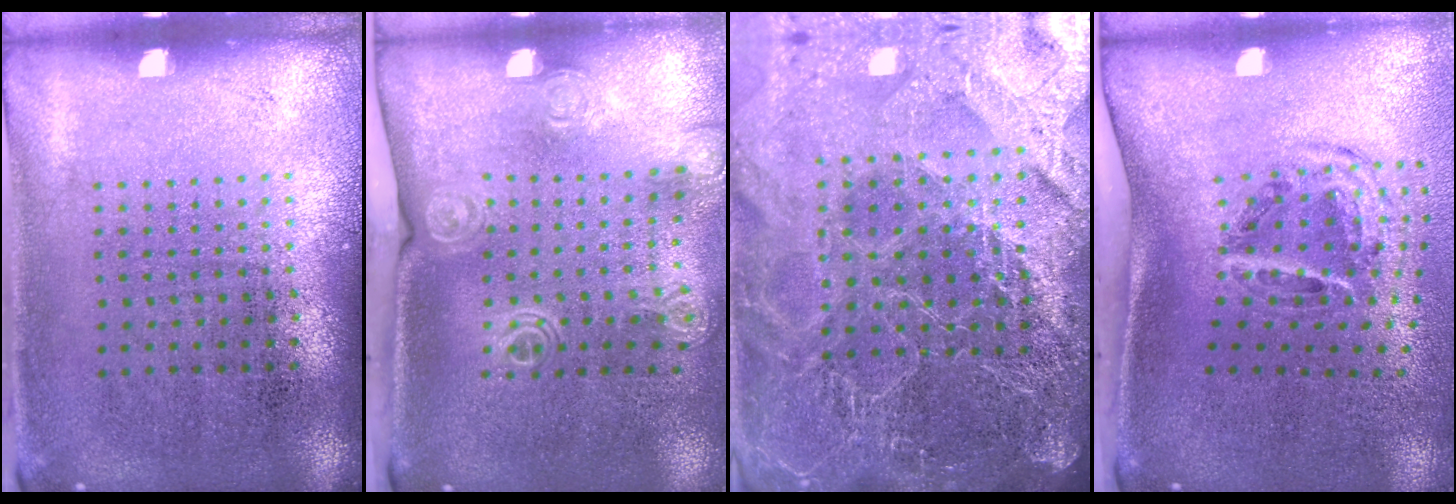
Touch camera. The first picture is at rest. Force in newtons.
{"total": 2.0, "press": 1.6, "slide": 1.2}
{"total": 5.9, "press": 5.1, "slide": 2.9}
{"total": 2.0, "press": 1.2, "slide": 1.6}